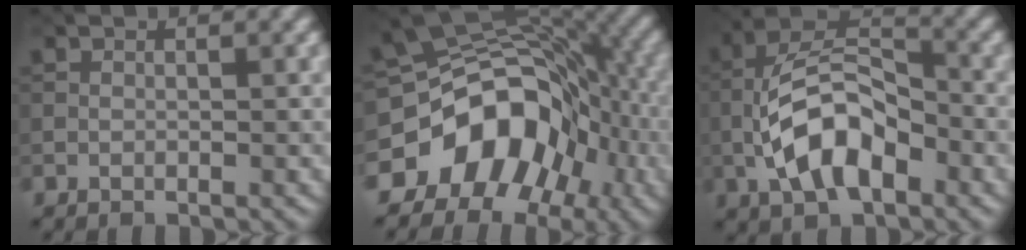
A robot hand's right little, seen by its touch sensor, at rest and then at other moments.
{"total": 12.0, "force": [-5.9, 8.6, 6.0], "torque": [-0.094, 0.016, -0.108]}
{"total": 8.1, "force": [-2.7, 4.2, 6.3], "torque": [-0.126, 0.015, -0.058]}